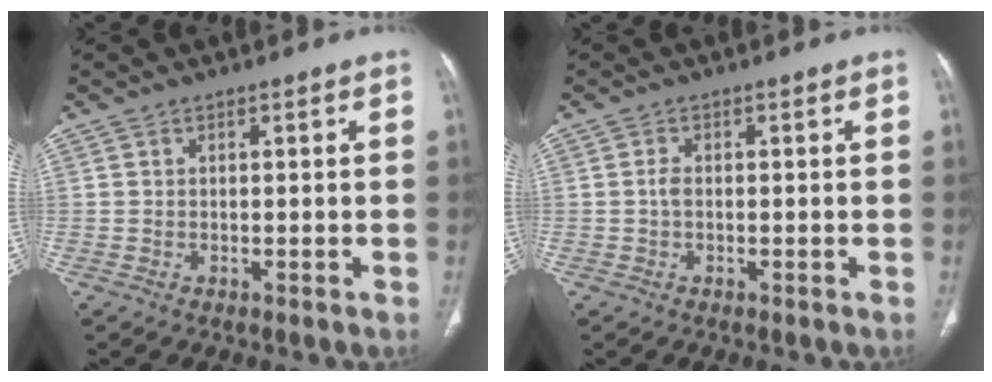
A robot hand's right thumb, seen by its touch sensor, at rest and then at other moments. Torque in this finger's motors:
{"motor_torque": [0.55, 0.24, 0.34, -0.37, 0.00]}